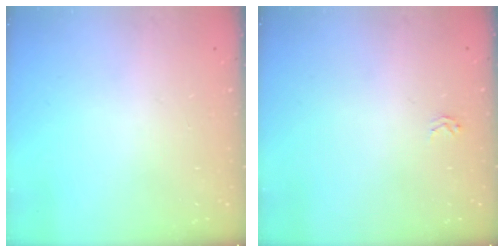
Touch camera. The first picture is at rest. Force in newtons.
{"total": 1.6, "press": 1.6, "slide": 0.2}